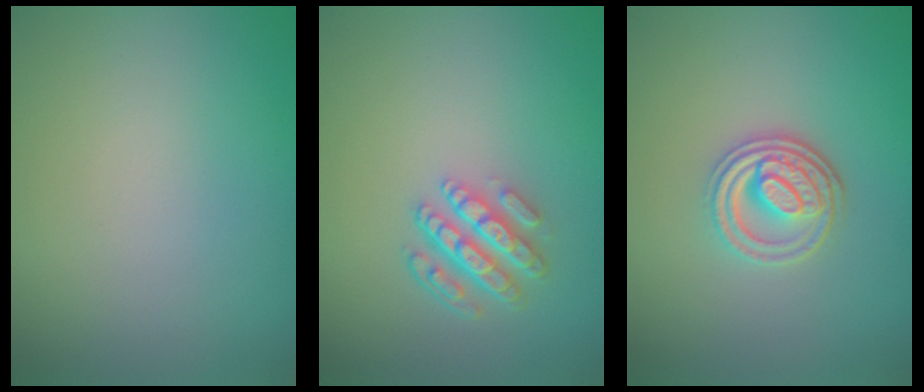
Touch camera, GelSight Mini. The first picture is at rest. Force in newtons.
{"total": 4.4, "press": 3.3, "slide": 2.9}
{"total": 3.9, "press": 3.1, "slide": 2.3}